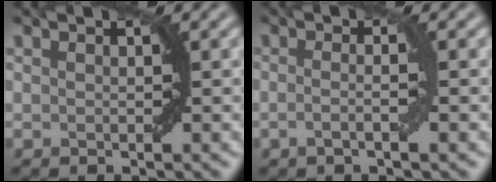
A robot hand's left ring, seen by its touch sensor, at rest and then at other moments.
{"total": 2.3, "force": [-0.4, 0.5, 2.2], "torque": [-0.031, -0.001, -0.015]}